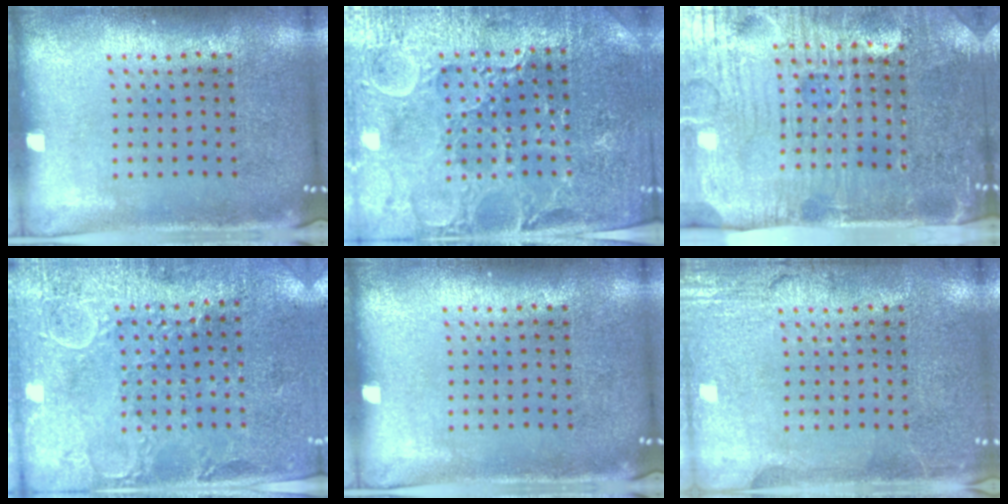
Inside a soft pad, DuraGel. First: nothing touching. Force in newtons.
{"total": 4.2, "press": 4.0, "slide": 1.1}
{"total": 5.0, "press": 4.5, "slide": 2.2}
{"total": 2.7, "press": 2.6, "slide": 0.8}
{"total": 0.0}
{"total": 3.0, "press": 3.0, "slide": 0.4}